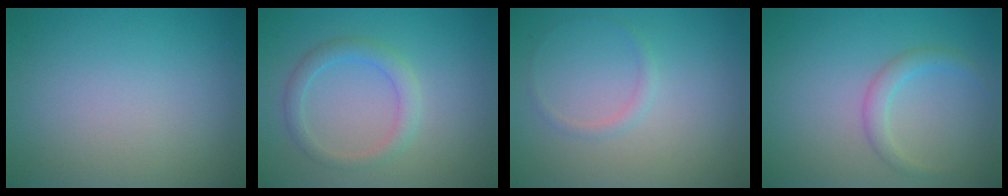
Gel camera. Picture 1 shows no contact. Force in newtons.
{"total": 2.3, "press": 2.2, "slide": 0.1}
{"total": 0.8, "press": 0.8, "slide": 0.0}
{"total": 1.7, "press": 1.7, "slide": 0.1}